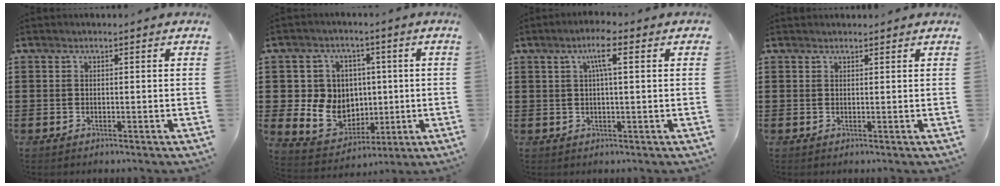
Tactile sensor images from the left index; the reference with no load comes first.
{"total": 9.0, "force": [0.5, 8.7, 2.3], "torque": [-0.079, 0.000, 0.018]}
{"total": 4.3, "force": [1.5, 0.4, 4.0], "torque": [-0.079, 0.009, 0.022]}
{"total": 0.8, "force": [0.8, 0.2, 0.0], "torque": [-0.002, 0.000, 0.016]}